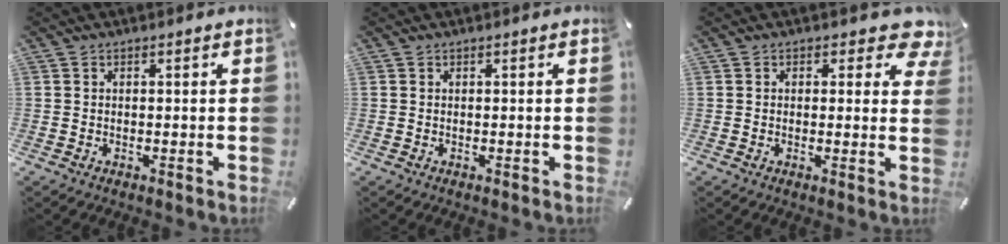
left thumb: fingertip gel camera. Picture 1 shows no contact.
{"total": 0.0}
{"total": 5.9, "force": [3.0, 3.3, 3.9], "torque": [-0.035, -0.016, 0.045]}